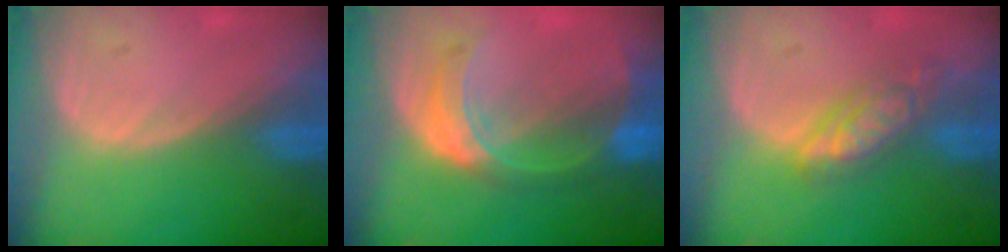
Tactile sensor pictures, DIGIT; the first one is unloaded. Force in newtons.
{"total": 7.6, "press": 6.6, "slide": 3.8}
{"total": 5.7, "press": 5.1, "slide": 2.6}